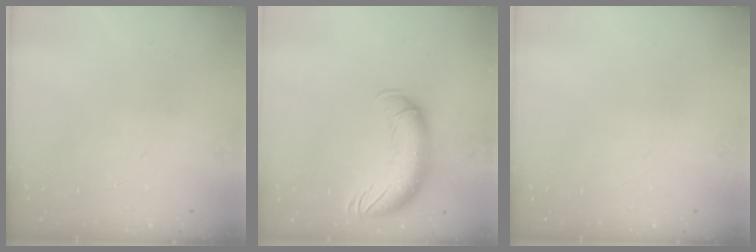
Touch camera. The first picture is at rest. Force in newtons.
{"total": 14.0, "press": 13.6, "slide": 3.3}
{"total": 0.0}